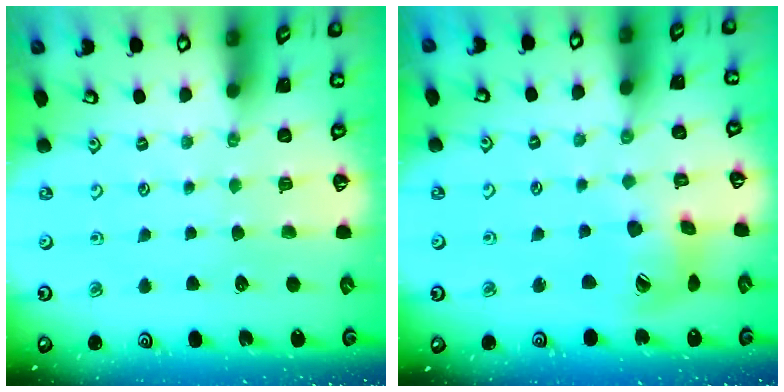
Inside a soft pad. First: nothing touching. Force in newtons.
{"total": 12.2, "press": 12.1, "slide": 1.4}